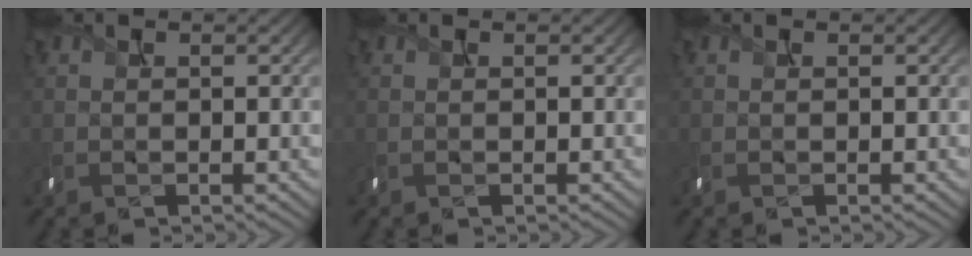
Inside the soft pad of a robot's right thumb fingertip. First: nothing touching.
{"total": 0.0}
{"total": 0.0}